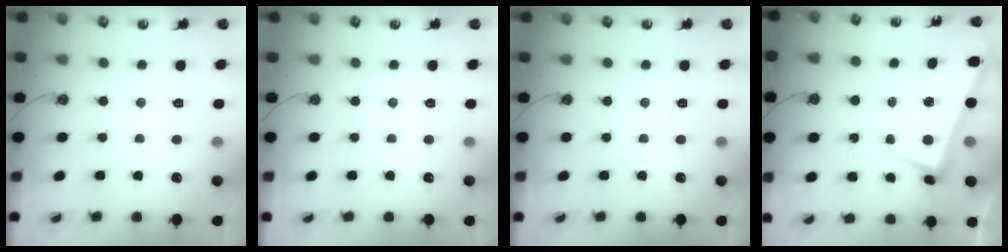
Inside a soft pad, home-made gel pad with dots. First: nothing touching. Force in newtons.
{"total": 0.0}
{"total": 0.0}
{"total": 1.9, "press": 1.3, "slide": 1.4}